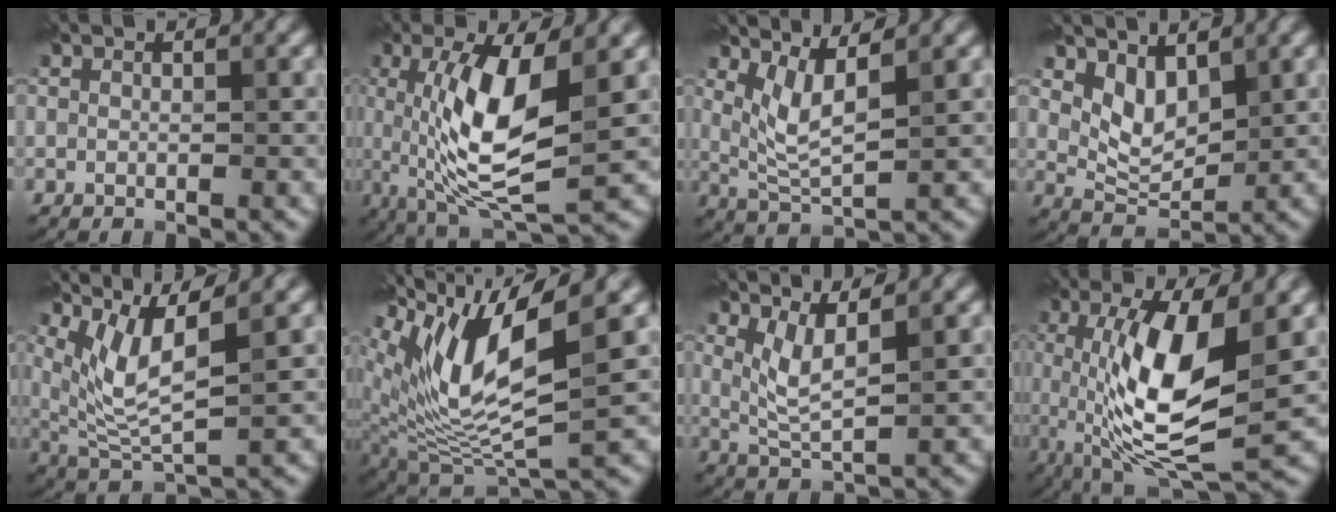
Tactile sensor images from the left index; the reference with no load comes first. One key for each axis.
{"total": 8.8, "fx": 0.8, "fy": 2.5, "fz": 8.4, "tx": -0.156, "ty": -0.011, "tz": 0.020}
{"total": 3.5, "fx": 1.7, "fy": 0.7, "fz": 3.0, "tx": -0.070, "ty": -0.007, "tz": 0.040}
{"total": 3.5, "fx": 1.9, "fy": 1.9, "fz": 2.2, "tx": -0.045, "ty": -0.007, "tz": 0.038}
{"total": 5.5, "fx": 2.6, "fy": 1.4, "fz": 4.6, "tx": -0.108, "ty": -0.008, "tz": 0.059}
{"total": 10.3, "fx": 4.0, "fy": 3.0, "fz": 9.0, "tx": -0.182, "ty": -0.006, "tz": 0.081}
{"total": 3.2, "fx": 1.5, "fy": 0.5, "fz": 2.7, "tx": -0.062, "ty": -0.007, "tz": 0.036}
{"total": 9.7, "fx": 0.7, "fy": 2.7, "fz": 9.3, "tx": -0.165, "ty": -0.009, "tz": 0.019}